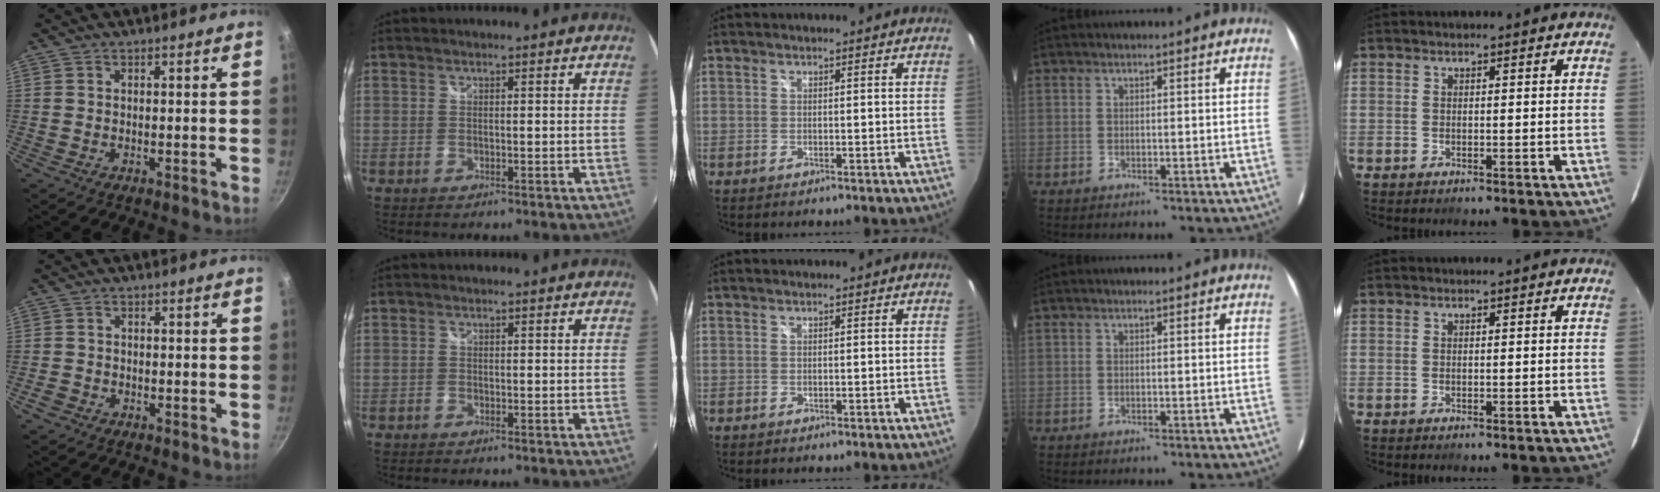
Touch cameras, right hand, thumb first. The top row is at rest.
{"thumb": {"total": 1.9, "force": [-1.1, 1.4, 0.6], "torque": [-0.012, 0.009, -0.021]}}